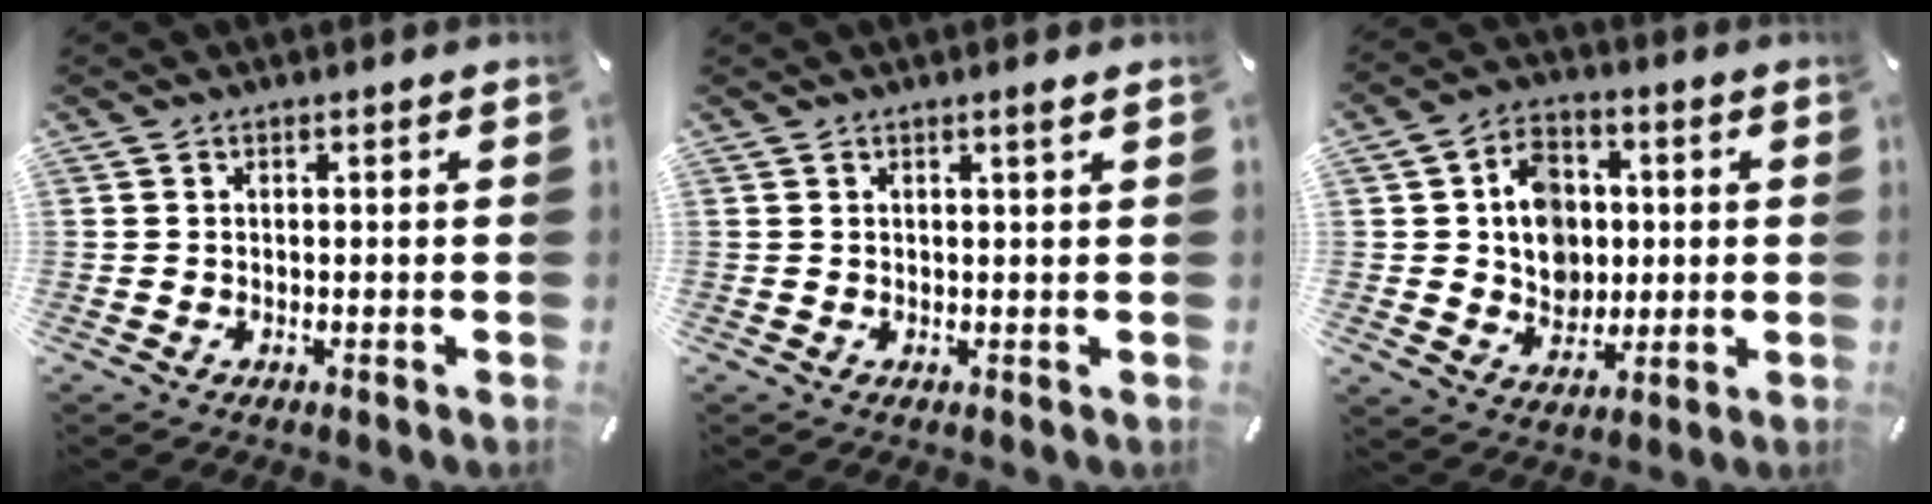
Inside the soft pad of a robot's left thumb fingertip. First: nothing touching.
{"total": 1.3, "force": [0.7, 0.0, 1.1], "torque": [-0.021, -0.001, 0.013]}
{"total": 10.4, "force": [0.8, 9.1, 4.9], "torque": [-0.070, 0.015, 0.019]}